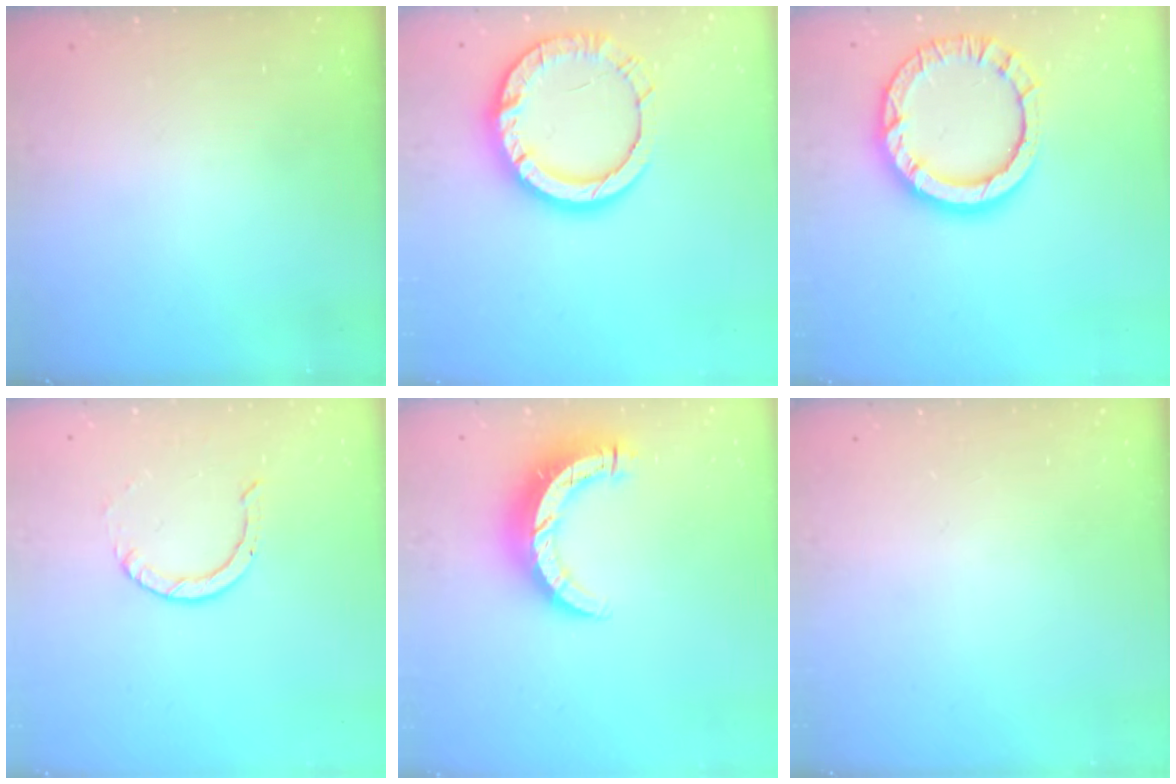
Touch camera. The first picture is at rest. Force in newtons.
{"total": 14.3, "press": 14.2, "slide": 1.7}
{"total": 13.5, "press": 13.5, "slide": 1.1}
{"total": 2.2, "press": 2.2, "slide": 0.2}
{"total": 10.6, "press": 10.5, "slide": 1.2}
{"total": 0.0}